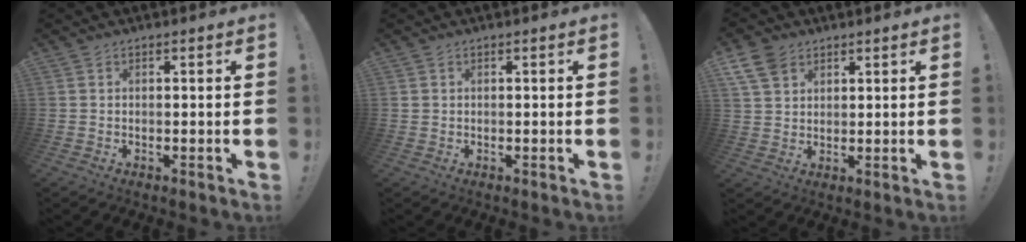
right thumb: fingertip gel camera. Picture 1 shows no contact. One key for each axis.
{"total": 1.1, "fx": 0.5, "fy": 1.0, "fz": 0.3, "tx": -0.005, "ty": 0.002, "tz": 0.009}
{"total": 8.6, "fx": 5.0, "fy": 6.0, "fz": 3.6, "tx": -0.074, "ty": -0.021, "tz": 0.099}